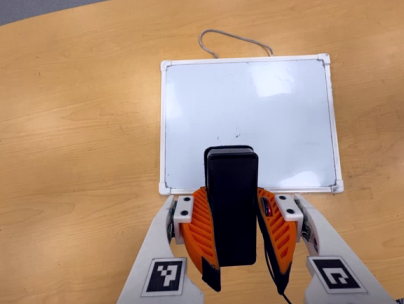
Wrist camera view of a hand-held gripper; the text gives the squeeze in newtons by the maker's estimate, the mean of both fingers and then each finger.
{"total": 6.7, "left": 5.8, "right": 7.6}